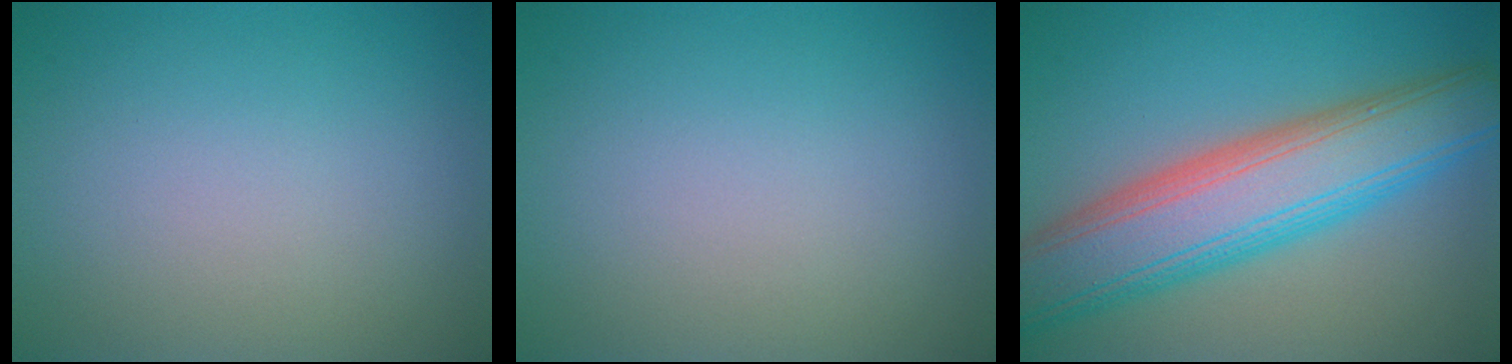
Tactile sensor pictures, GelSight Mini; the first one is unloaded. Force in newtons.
{"total": 0.0}
{"total": 10.1, "press": 10.1, "slide": 0.4}